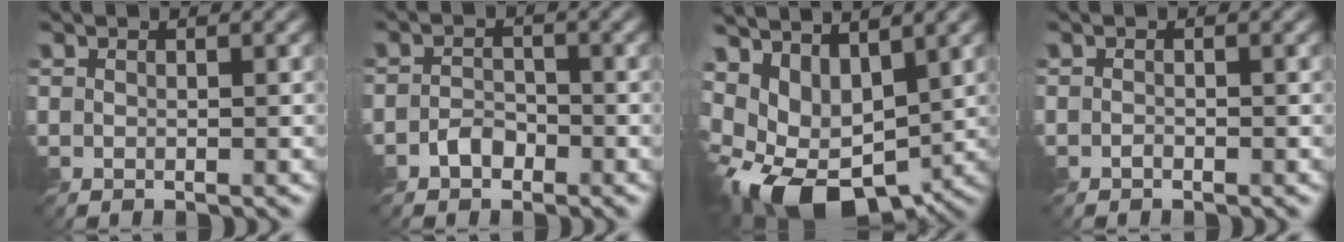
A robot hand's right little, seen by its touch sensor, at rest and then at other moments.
{"total": 1.9, "force": [-1.3, 1.2, 0.7], "torque": [-0.011, 0.005, -0.029]}
{"total": 10.2, "force": [-0.5, 6.3, 8.0], "torque": [-0.153, -0.023, 0.009]}
{"total": 0.5, "force": [-0.5, 0.1, 0.1], "torque": [-0.004, -0.003, -0.013]}